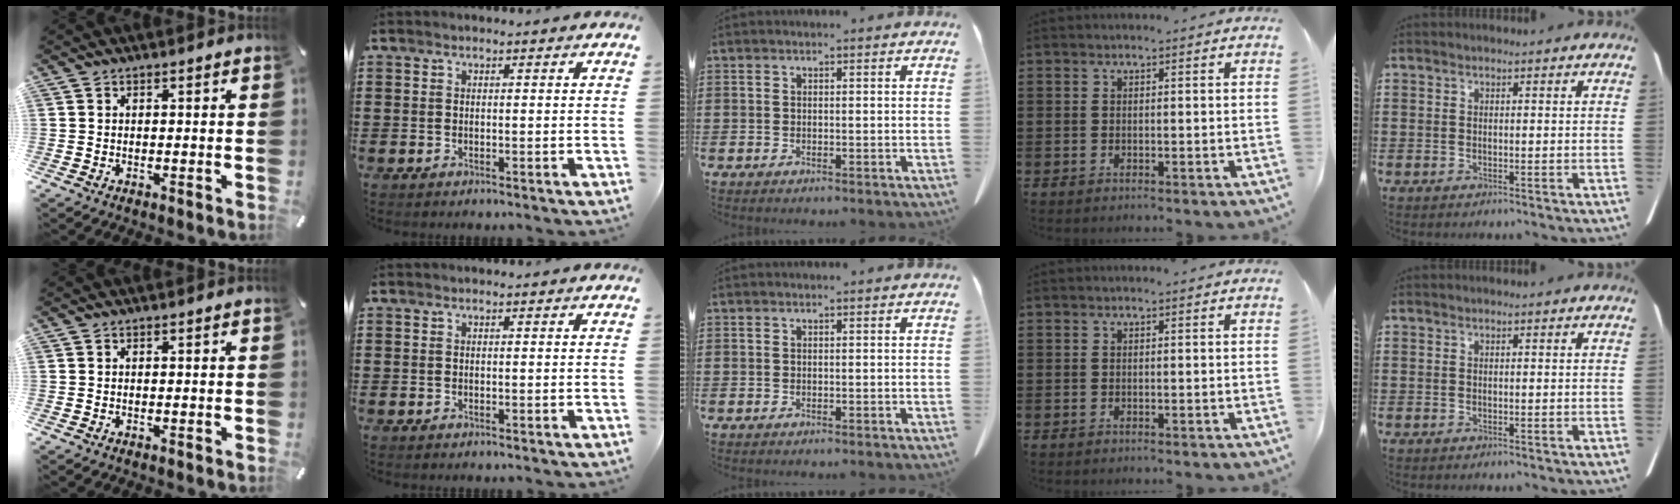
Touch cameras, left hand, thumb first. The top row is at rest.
{}